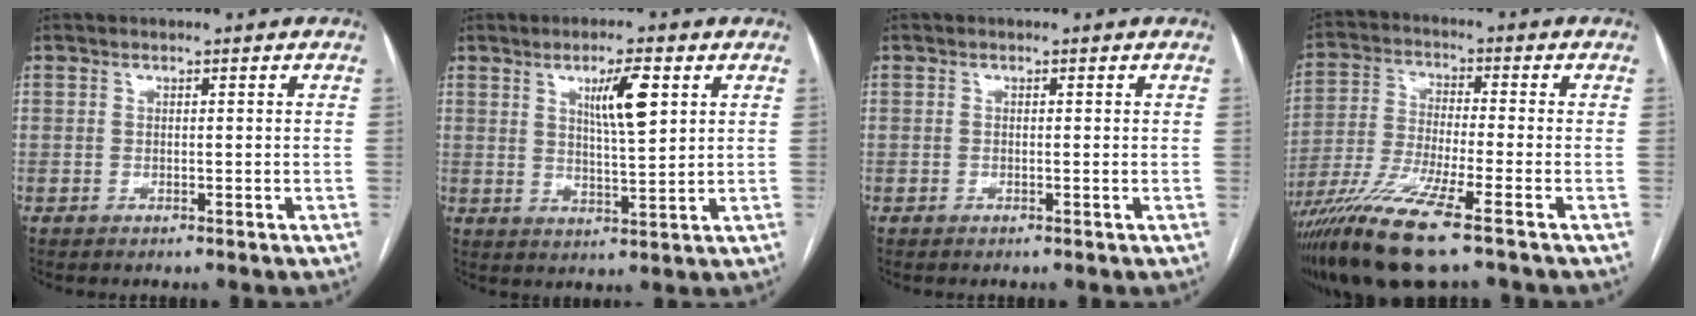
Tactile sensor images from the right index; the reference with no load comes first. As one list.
[{"total": 6.9, "force": [2.8, 0.8, 6.3], "torque": [-0.107, -0.001, 0.048]}, {"total": 0.0}, {"total": 13.1, "force": [-8.7, 0.0, 9.8], "torque": [-0.199, -0.035, -0.163]}]